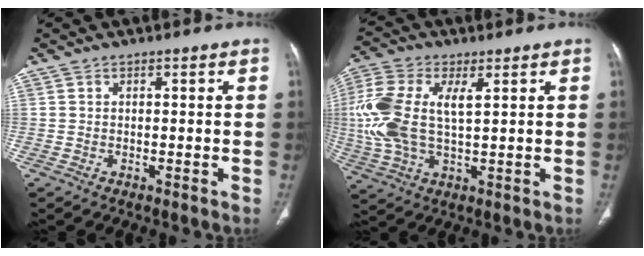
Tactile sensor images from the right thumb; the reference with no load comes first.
{"total": 14.1, "force": [2.7, 7.2, 11.8], "torque": [-0.285, 0.011, 0.055]}